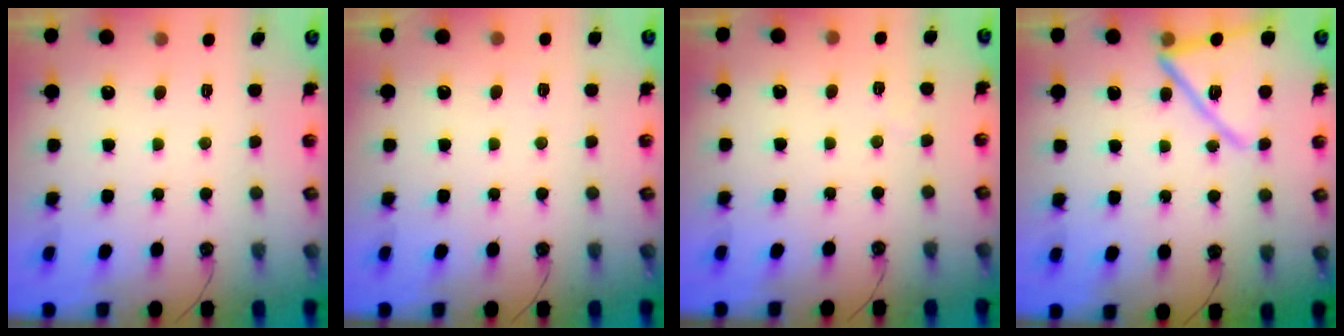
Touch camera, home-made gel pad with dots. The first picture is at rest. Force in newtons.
{"total": 2.6, "press": 1.9, "slide": 1.8}
{"total": 3.0, "press": 2.0, "slide": 2.2}
{"total": 15.0, "press": 15.0, "slide": 1.4}